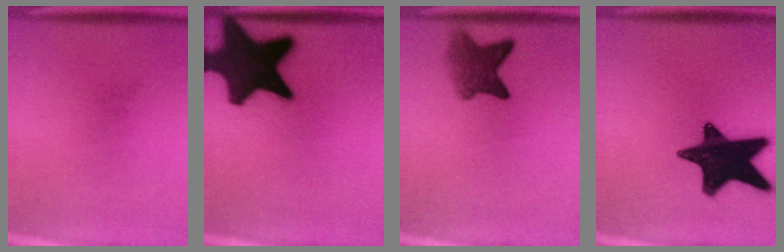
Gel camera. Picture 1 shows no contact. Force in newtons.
{"total": 19.6}
{"total": 5.8}
{"total": 18.1}